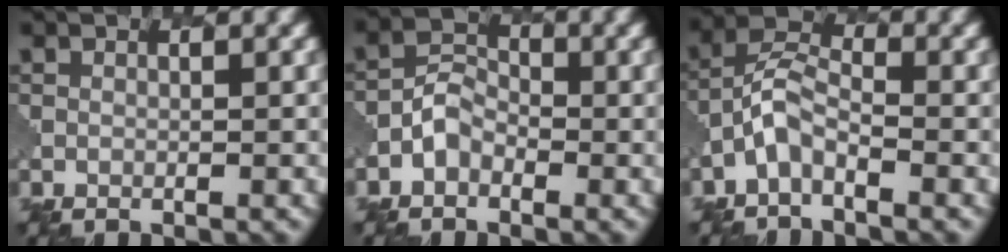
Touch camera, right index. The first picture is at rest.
{"total": 2.1, "force": [-1.0, 1.6, 0.8], "torque": [-0.013, 0.010, -0.026]}
{"total": 2.9, "force": [-1.7, 1.2, 1.9], "torque": [-0.040, 0.012, -0.042]}